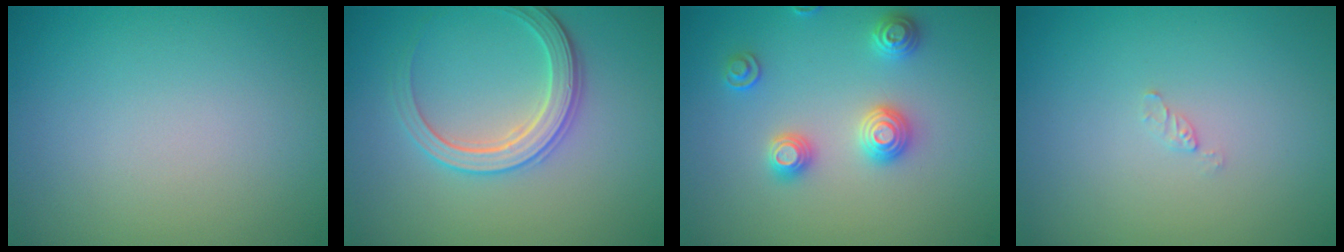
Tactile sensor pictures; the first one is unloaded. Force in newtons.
{"total": 3.4, "press": 3.2, "slide": 1.0}
{"total": 2.8, "press": 2.8, "slide": 0.2}
{"total": 0.6, "press": 0.6, "slide": 0.1}